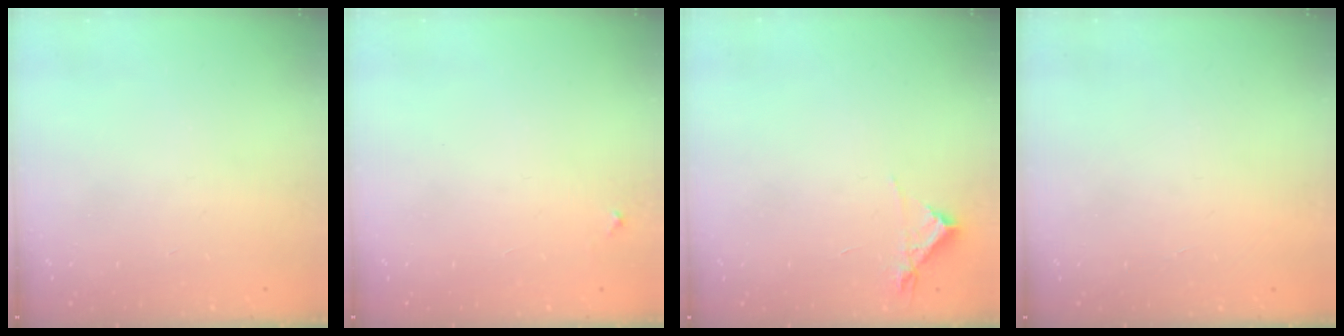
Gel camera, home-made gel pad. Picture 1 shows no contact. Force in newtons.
{"total": 3.3, "press": 3.2, "slide": 0.3}
{"total": 5.0, "press": 4.9, "slide": 0.7}
{"total": 1.6, "press": 1.5, "slide": 0.1}